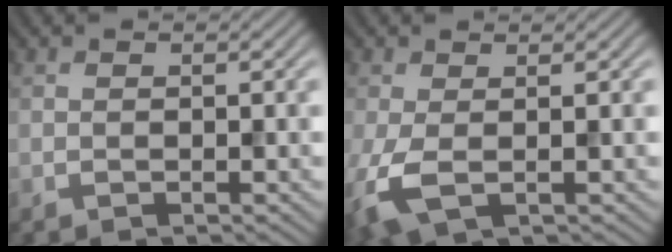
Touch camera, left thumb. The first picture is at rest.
{"total": 4.4, "force": [-1.0, 2.0, 3.8], "torque": [-0.105, -0.007, -0.021]}